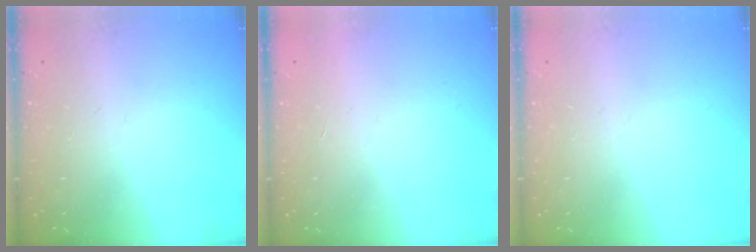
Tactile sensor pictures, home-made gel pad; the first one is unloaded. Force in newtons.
{"total": 1.7, "press": 1.7, "slide": 0.1}
{"total": 0.0}